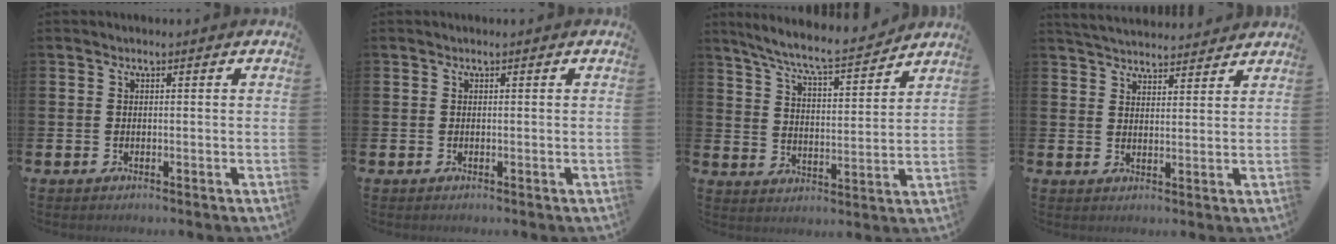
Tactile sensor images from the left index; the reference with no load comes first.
{"total": 0.0}
{"total": 7.4, "force": [6.9, 0.3, 2.7], "torque": [-0.084, -0.046, 0.119]}
{"total": 4.3, "force": [4.3, 0.6, 0.0], "torque": [-0.010, -0.026, 0.078]}